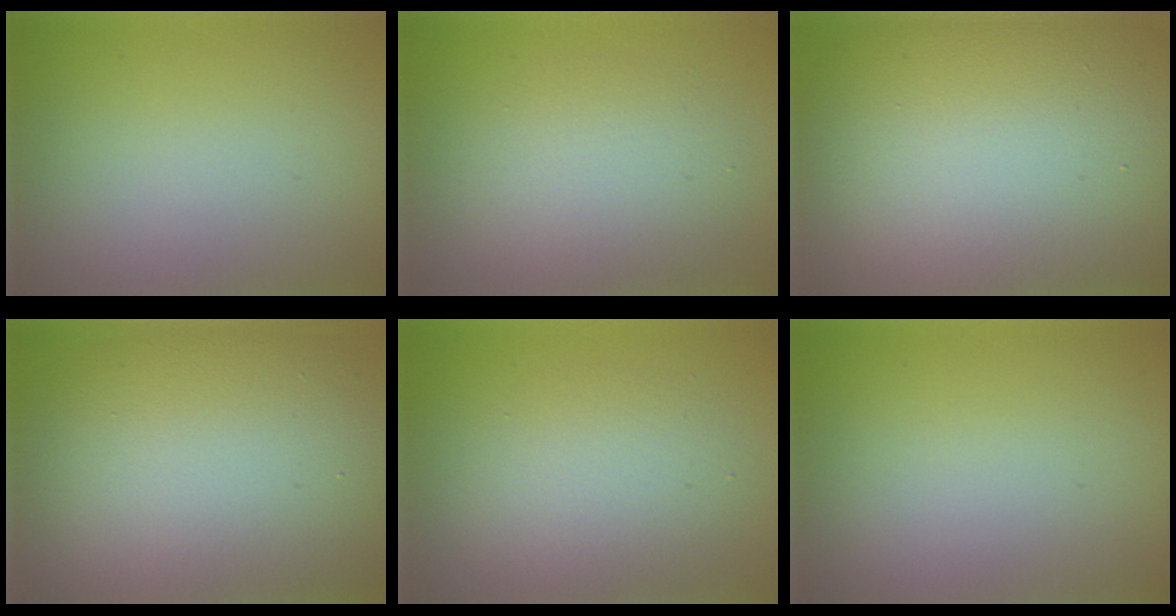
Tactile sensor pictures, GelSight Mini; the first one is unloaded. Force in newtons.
{"total": 4.3, "press": 4.3, "slide": 0.1}
{"total": 20.7, "press": 20.7, "slide": 1.0}
{"total": 14.4, "press": 14.4, "slide": 0.8}
{"total": 4.0, "press": 4.0, "slide": 0.2}
{"total": 0.0}